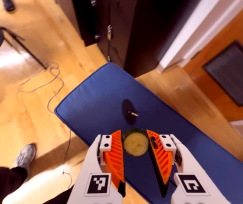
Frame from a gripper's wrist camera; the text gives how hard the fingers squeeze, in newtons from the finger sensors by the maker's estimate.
{"total": 7.7, "left": 7.8, "right": 7.6}